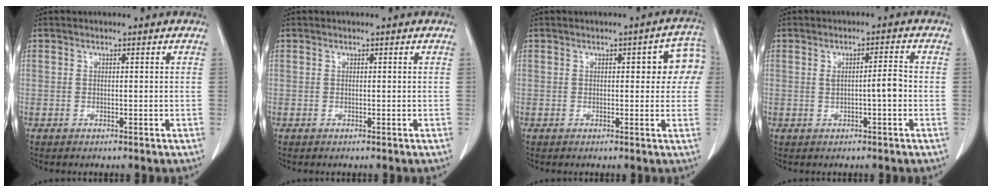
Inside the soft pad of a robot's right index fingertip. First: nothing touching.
{"total": 0.0}
{"total": 6.8, "force": [1.4, 2.4, 6.2], "torque": [-0.057, 0.024, 0.010]}
{"total": 3.5, "force": [-0.4, 0.4, 3.4], "torque": [-0.056, 0.005, -0.005]}